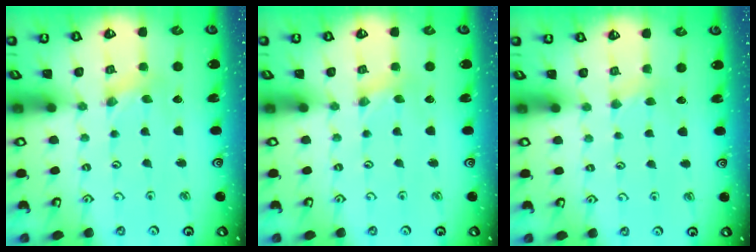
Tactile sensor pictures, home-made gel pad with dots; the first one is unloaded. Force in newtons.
{"total": 0.0}
{"total": 2.5, "press": 2.4, "slide": 0.4}